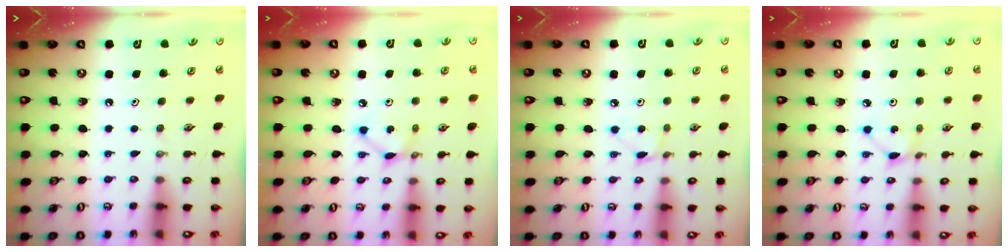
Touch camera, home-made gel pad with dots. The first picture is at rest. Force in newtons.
{"total": 4.5, "press": 4.5, "slide": 0.2}
{"total": 4.1, "press": 4.0, "slide": 0.7}
{"total": 2.0, "press": 2.0, "slide": 0.3}